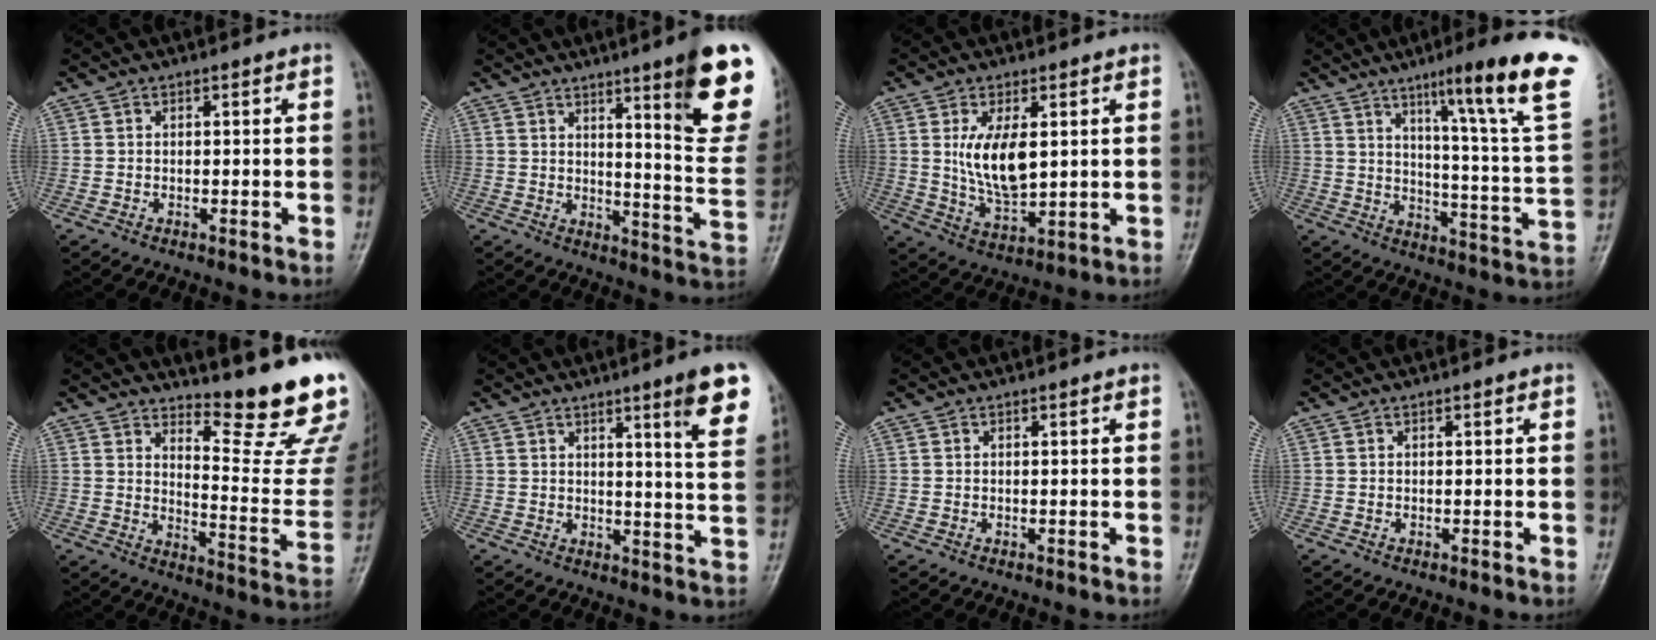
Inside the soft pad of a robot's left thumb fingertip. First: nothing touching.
{"total": 18.0, "force": [9.6, 2.4, 15.0], "torque": [-0.155, -0.061, 0.133]}
{"total": 9.9, "force": [2.0, 4.8, 8.5], "torque": [-0.144, -0.023, 0.048]}
{"total": 24.0, "force": [13.2, 2.1, 19.9], "torque": [-0.263, -0.055, 0.184]}
{"total": 16.7, "force": [14.1, 1.9, 8.7], "torque": [-0.093, -0.163, 0.191]}
{"total": 10.3, "force": [5.8, 0.5, 8.5], "torque": [-0.101, -0.034, 0.073]}
{"total": 0.0}
{"total": 0.0}